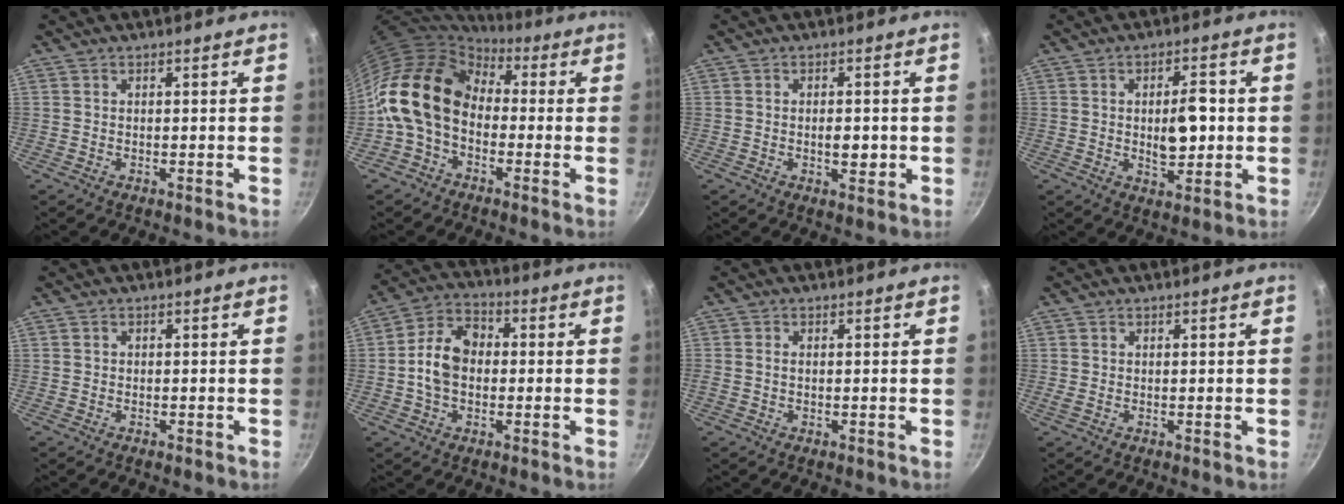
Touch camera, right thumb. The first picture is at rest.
{"total": 15.9, "force": [-0.5, 11.7, 10.7], "torque": [-0.179, 0.037, -0.030]}
{"total": 3.2, "force": [-0.4, 1.7, 2.8], "torque": [-0.032, -0.002, -0.006]}
{"total": 7.9, "force": [0.0, 4.1, 6.8], "torque": [-0.082, 0.000, 0.002]}
{"total": 0.8, "force": [-0.5, 0.6, 0.3], "torque": [-0.003, 0.002, -0.008]}
{"total": 10.0, "force": [-0.5, 7.2, 6.9], "torque": [-0.105, 0.028, -0.026]}
{"total": 0.9, "force": [-0.1, 0.6, 0.7], "torque": [-0.015, 0.003, -0.003]}
{"total": 0.7, "force": [0.0, 0.2, 0.7], "torque": [-0.011, -0.001, -0.001]}